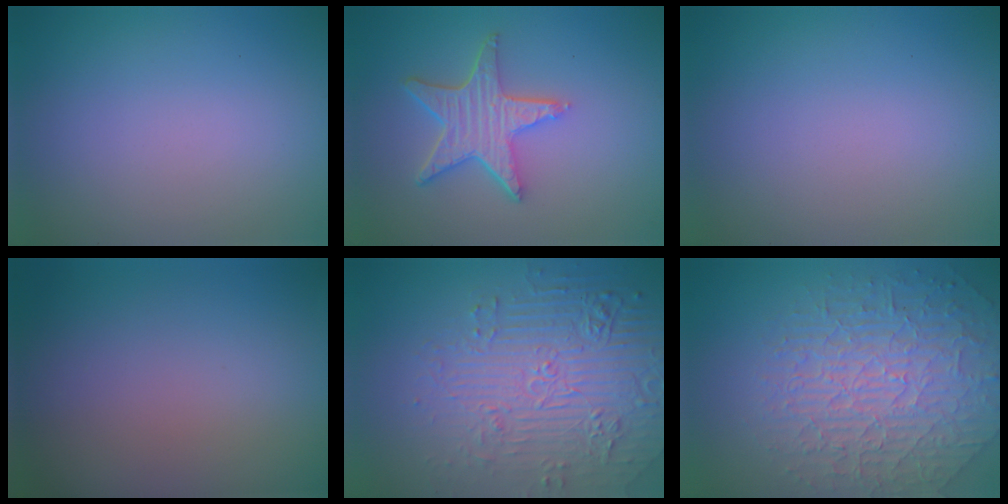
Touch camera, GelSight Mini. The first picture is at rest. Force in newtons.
{"total": 5.1, "press": 4.1, "slide": 3.1}
{"total": 0.0}
{"total": 0.0}
{"total": 7.5, "press": 5.5, "slide": 5.1}
{"total": 6.1, "press": 5.3, "slide": 3.1}